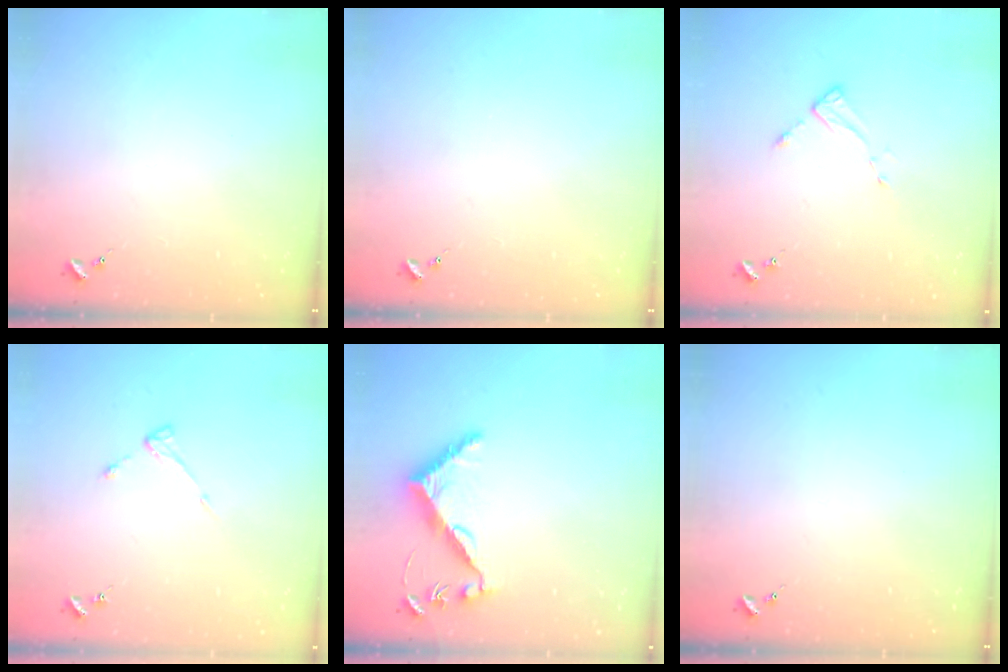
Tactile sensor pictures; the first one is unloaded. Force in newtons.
{"total": 0.0}
{"total": 2.6, "press": 2.6, "slide": 0.4}
{"total": 3.2, "press": 3.1, "slide": 0.5}
{"total": 8.0, "press": 8.0, "slide": 0.5}
{"total": 0.0}